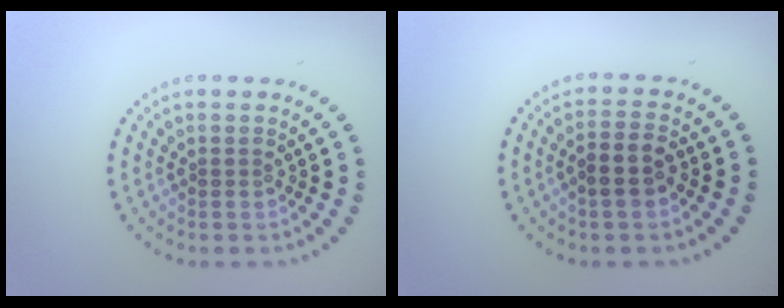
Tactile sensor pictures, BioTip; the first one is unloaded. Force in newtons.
{"total": 2.7, "press": 2.5, "slide": 0.9}